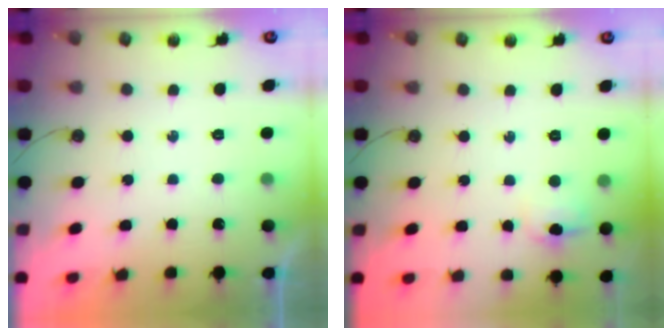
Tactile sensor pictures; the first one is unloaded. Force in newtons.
{"total": 4.7, "press": 4.5, "slide": 1.5}